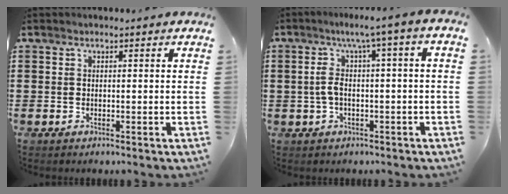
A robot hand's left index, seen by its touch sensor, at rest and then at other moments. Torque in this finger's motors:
{"motor_torque": [1.33, -0.81, 0.46, 0.18]}